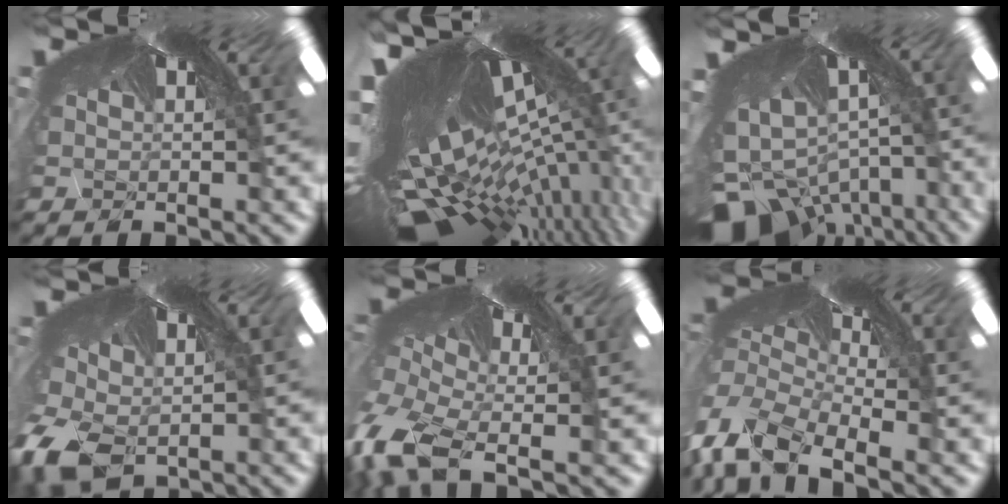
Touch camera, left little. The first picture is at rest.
{"total": 8.1, "force": [-7.6, -0.3, 3.0], "torque": [-0.081, -0.101, -0.069]}
{"total": 9.9, "force": [-9.8, 1.9, -0.1], "torque": [-0.041, -0.107, -0.120]}
{"total": 6.2, "force": [-5.5, 2.5, 1.2], "torque": [-0.094, -0.072, -0.066]}
{"total": 10.9, "force": [-10.8, -0.2, 1.7], "torque": [-0.101, -0.091, -0.154]}
{"total": 10.0, "force": [-9.9, -0.4, 1.5], "torque": [-0.065, -0.076, -0.140]}